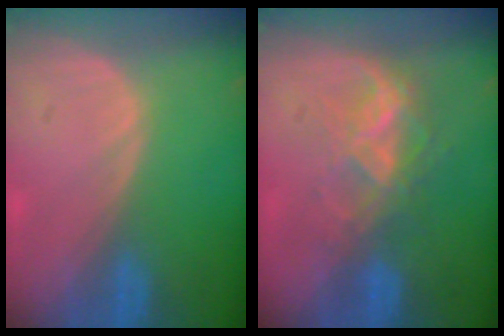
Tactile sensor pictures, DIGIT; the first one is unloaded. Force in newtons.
{"total": 6.9, "press": 6.0, "slide": 3.5}